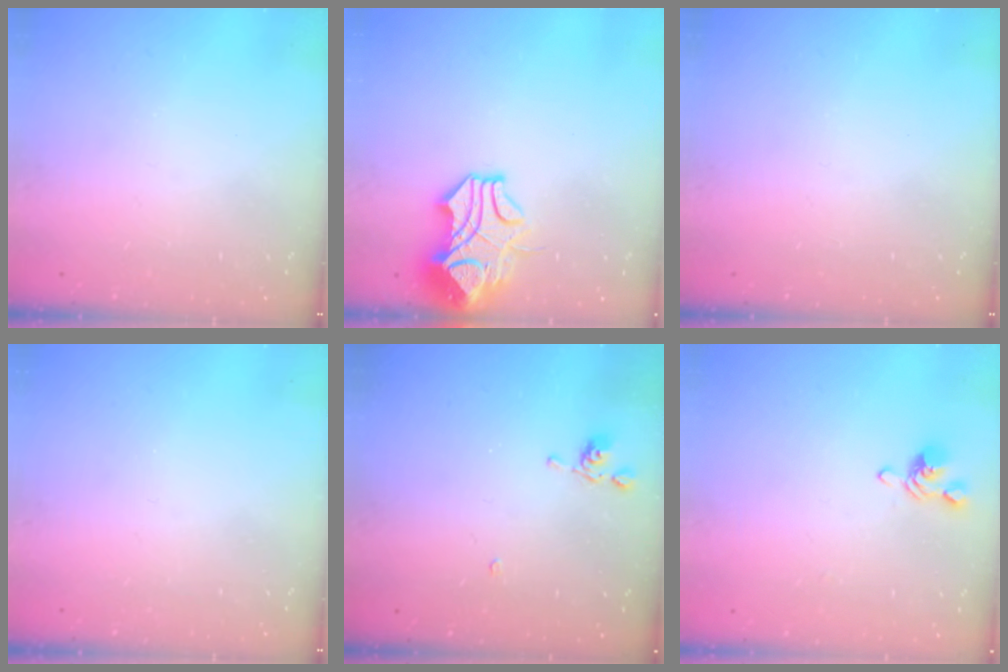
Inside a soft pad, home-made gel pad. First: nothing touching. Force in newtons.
{"total": 8.3, "press": 8.1, "slide": 1.8}
{"total": 0.0}
{"total": 0.0}
{"total": 4.0, "press": 4.0, "slide": 0.2}
{"total": 1.1, "press": 0.8, "slide": 0.7}